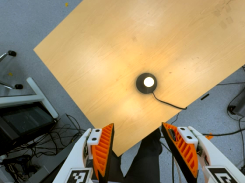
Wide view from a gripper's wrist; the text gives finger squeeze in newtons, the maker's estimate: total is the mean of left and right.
{"total": 0.0}